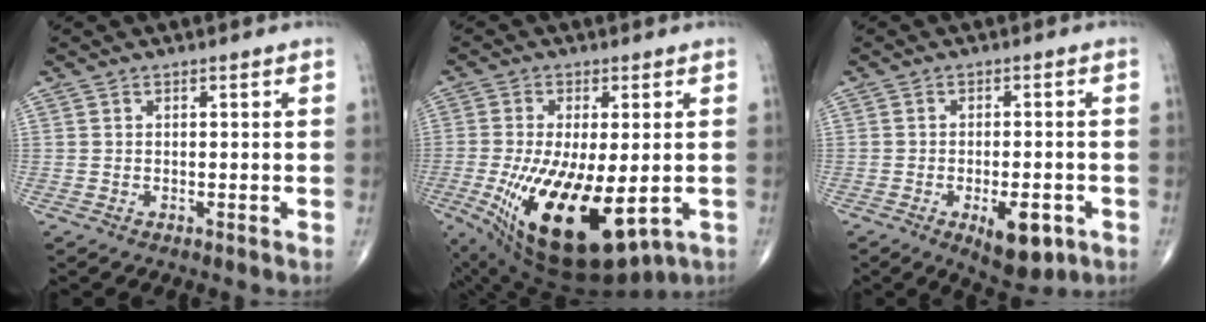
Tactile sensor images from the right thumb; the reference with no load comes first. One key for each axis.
{"total": 19.8, "fx": -5.0, "fy": 8.2, "fz": 17.3, "tx": -0.314, "ty": -0.031, "tz": -0.056}
{"total": 8.3, "fx": -3.5, "fy": 3.5, "fz": 6.6, "tx": -0.084, "ty": 0.003, "tz": -0.040}